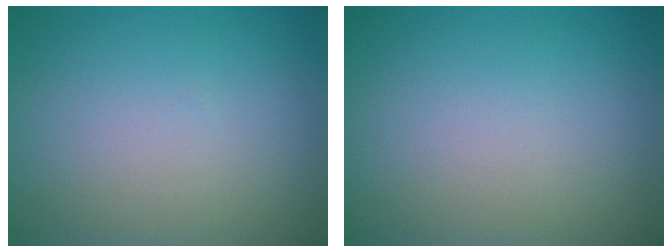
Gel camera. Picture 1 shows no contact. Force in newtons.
{"total": 0.0}